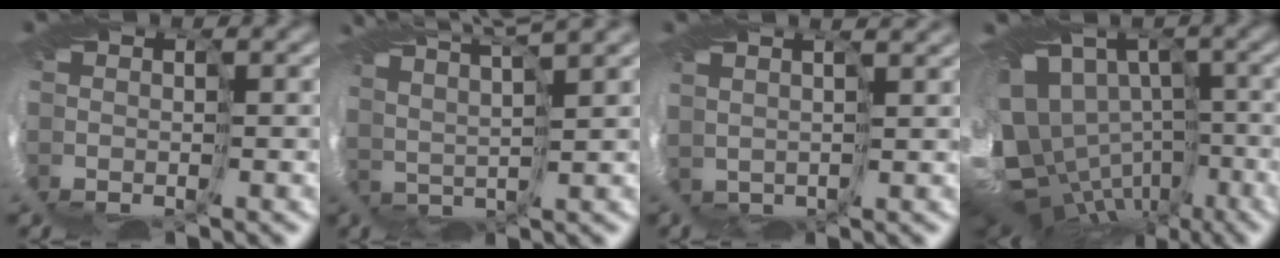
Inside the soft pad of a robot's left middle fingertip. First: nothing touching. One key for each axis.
{"total": 7.2, "fx": 6.5, "fy": 0.4, "fz": 3.1, "tx": -0.071, "ty": 0.038, "tz": 0.080}
{"total": 3.6, "fx": 3.0, "fy": 1.4, "fz": 1.6, "tx": -0.039, "ty": 0.024, "tz": 0.040}
{"total": 11.8, "fx": -3.1, "fy": 8.9, "fz": 7.1, "tx": -0.156, "ty": -0.001, "tz": -0.018}